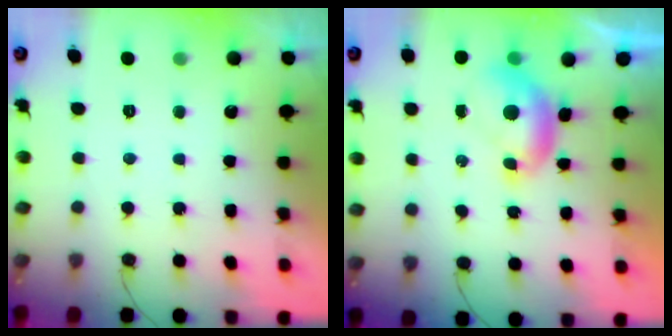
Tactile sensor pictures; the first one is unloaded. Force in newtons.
{"total": 6.3, "press": 6.3, "slide": 0.8}